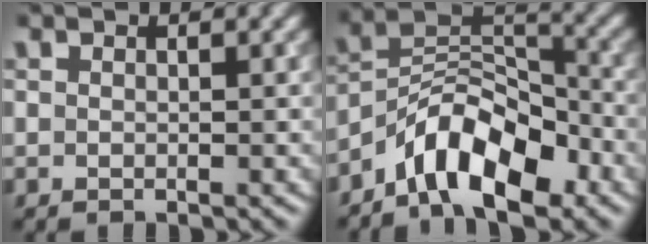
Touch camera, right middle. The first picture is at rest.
{"total": 7.9, "force": [-5.4, 3.3, 4.7], "torque": [-0.066, 0.010, -0.108]}